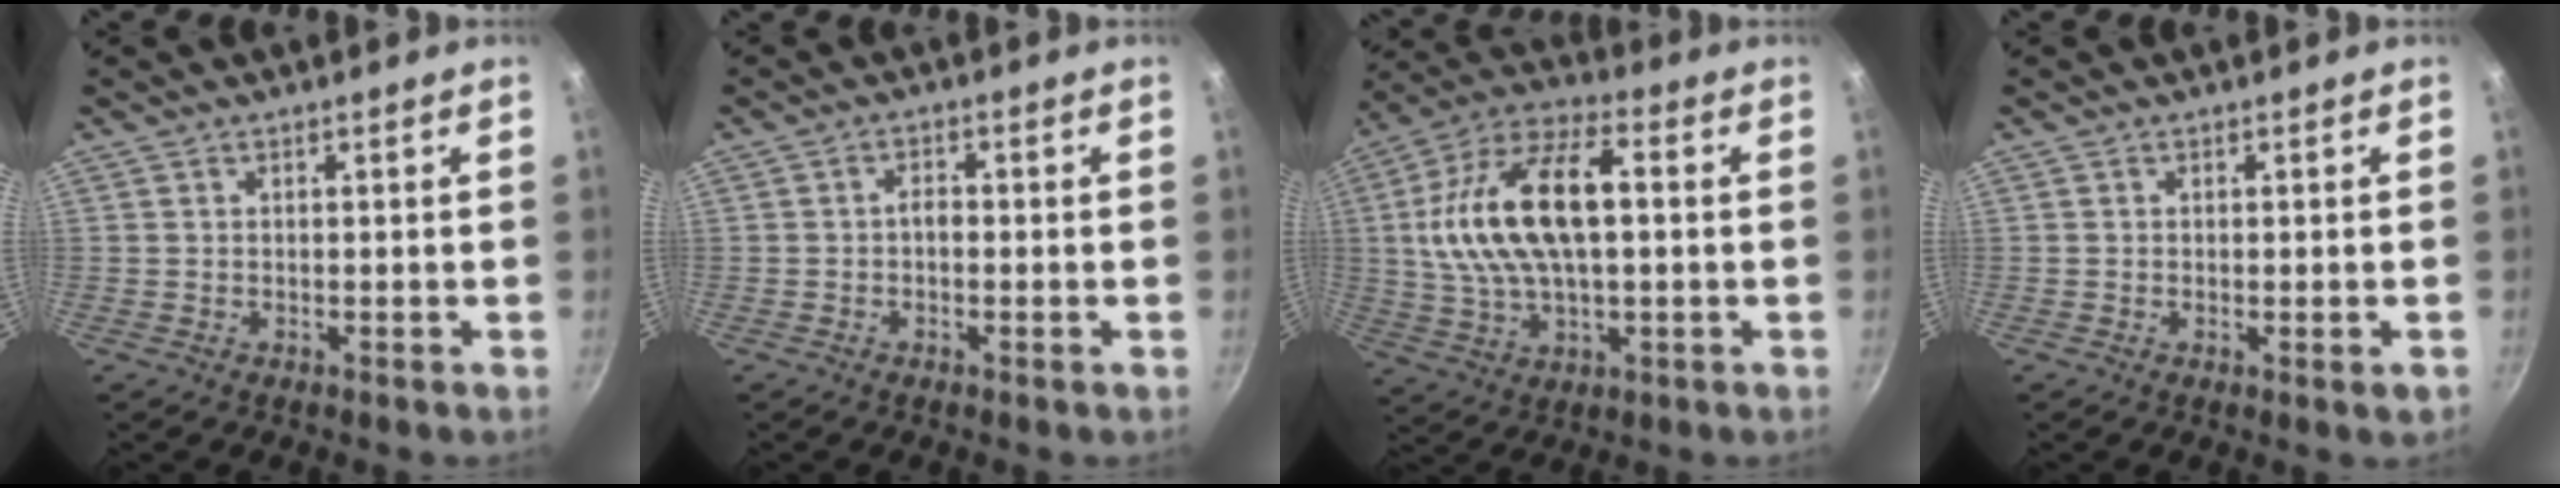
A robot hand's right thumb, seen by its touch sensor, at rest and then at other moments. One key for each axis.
{"total": 2.1, "fx": -0.4, "fy": 1.2, "fz": 1.7, "tx": -0.029, "ty": 0.009, "tz": -0.011}
{"total": 20.4, "fx": 1.8, "fy": 10.5, "fz": 17.3, "tx": -0.327, "ty": 0.026, "tz": 0.027}
{"total": 1.6, "fx": -0.3, "fy": 0.3, "fz": 1.5, "tx": -0.024, "ty": -0.003, "tz": -0.007}